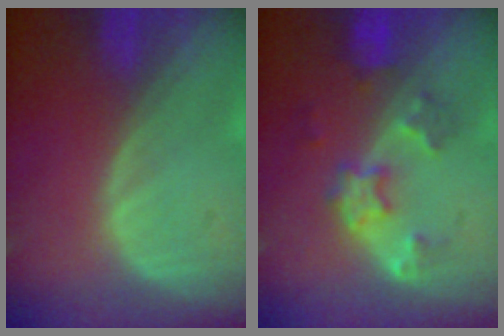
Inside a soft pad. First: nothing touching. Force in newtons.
{"total": 5.9, "press": 5.4, "slide": 2.4}